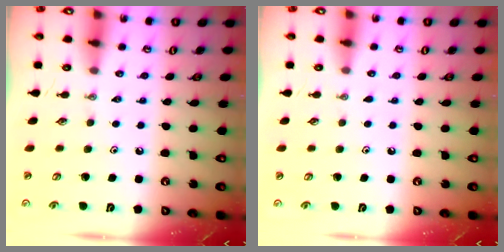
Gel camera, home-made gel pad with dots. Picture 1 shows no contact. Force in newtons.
{"total": 2.3, "press": 2.3, "slide": 0.2}